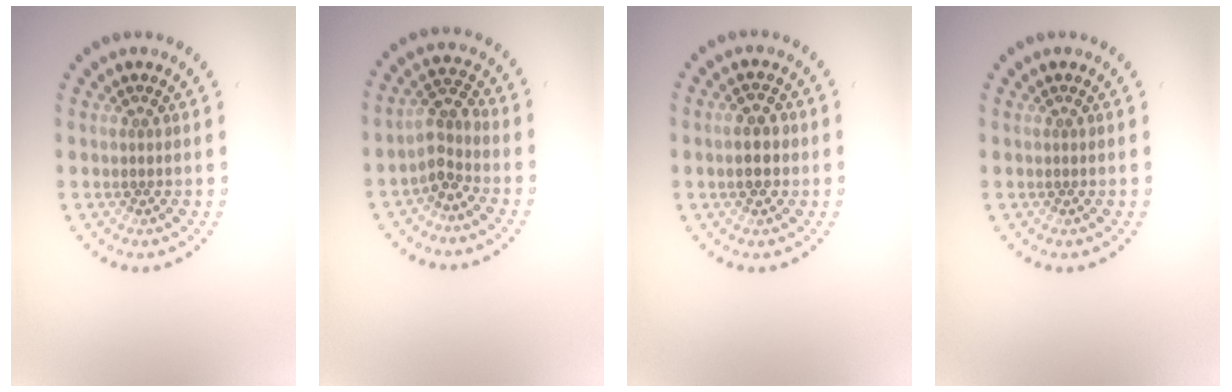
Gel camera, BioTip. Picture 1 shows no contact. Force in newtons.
{"total": 2.6, "press": 2.0, "slide": 1.6}
{"total": 2.7, "press": 2.6, "slide": 0.3}
{"total": 0.0}